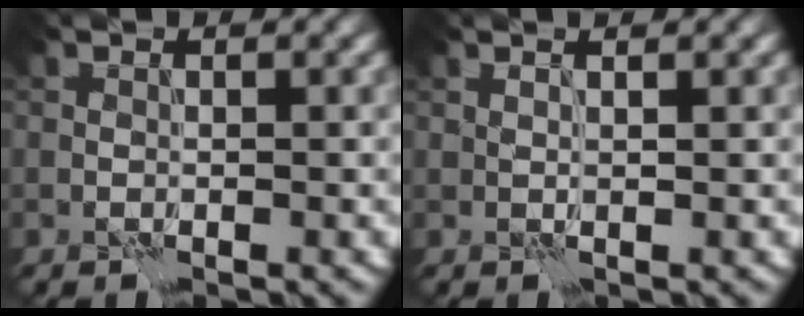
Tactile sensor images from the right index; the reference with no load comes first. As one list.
[{"total": 1.6, "force": [1.1, 0.5, 1.1], "torque": [-0.010, 0.000, -0.001]}]